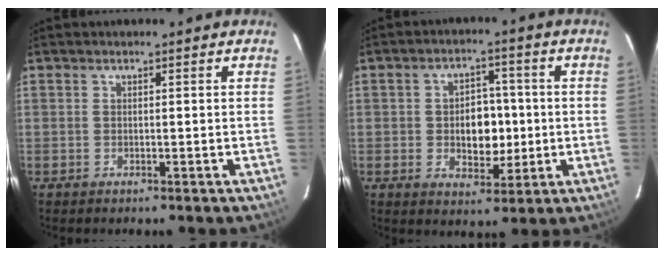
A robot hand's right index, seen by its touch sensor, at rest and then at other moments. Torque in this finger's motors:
{"motor_torque": [0.72, -0.43, 0.25, 0.10]}